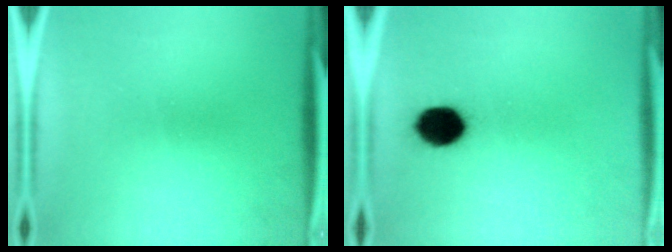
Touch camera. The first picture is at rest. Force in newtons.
{"total": 8.1}